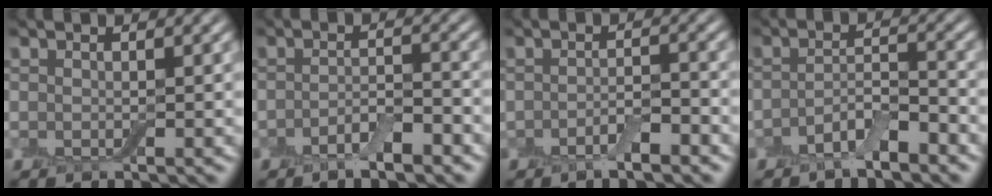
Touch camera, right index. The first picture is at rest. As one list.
[{"total": 2.9, "force": [-1.8, 0.8, 2.1], "torque": [-0.037, 0.002, -0.034]}, {"total": 2.3, "force": [-1.4, 0.6, 1.7], "torque": [-0.028, 0.000, -0.025]}, {"total": 3.4, "force": [-2.2, 0.9, 2.4], "torque": [-0.044, 0.008, -0.044]}]